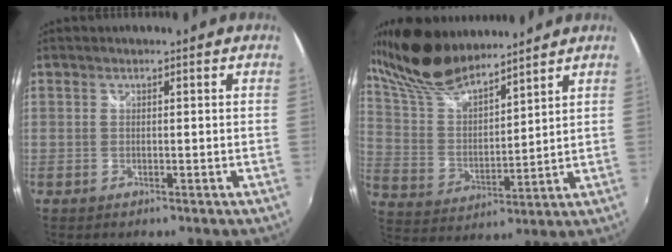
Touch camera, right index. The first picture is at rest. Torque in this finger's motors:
{"motor_torque": [1.01, 1.13, 0.35, 0.06]}